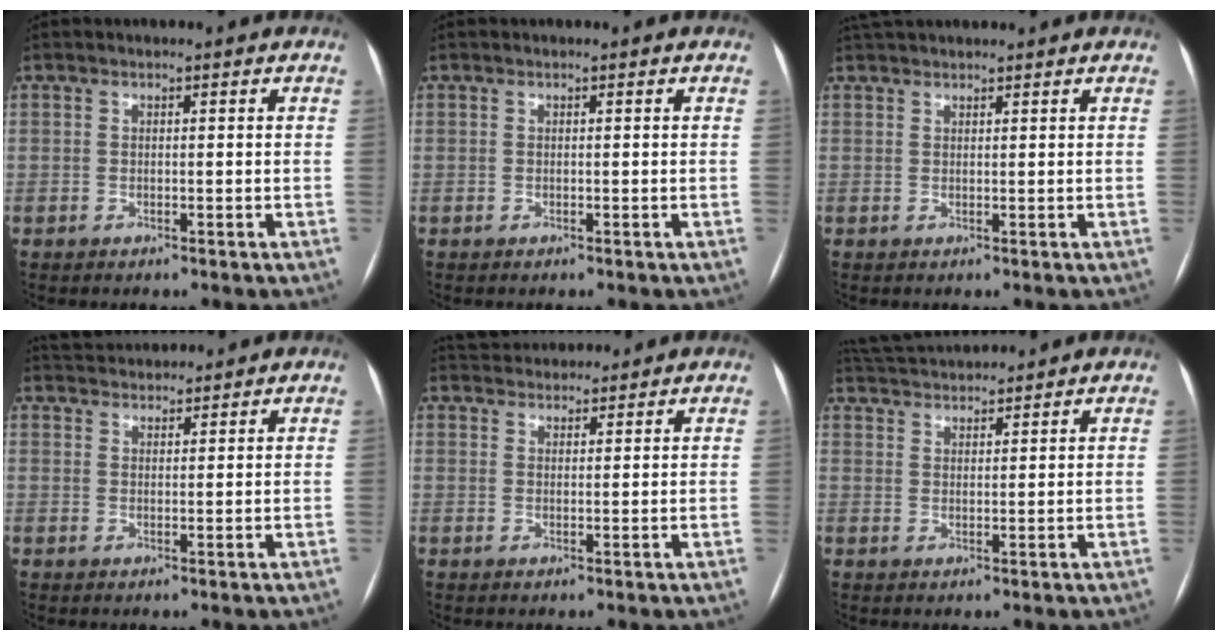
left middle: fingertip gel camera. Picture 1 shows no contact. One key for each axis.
{"total": 0.0}
{"total": 4.7, "fx": 4.4, "fy": 0.9, "fz": 1.6, "tx": -0.023, "ty": 0.043, "tz": 0.070}
{"total": 5.6, "fx": 5.4, "fy": 1.0, "fz": 0.9, "tx": -0.017, "ty": 0.032, "tz": 0.087}
{"total": 6.1, "fx": 5.8, "fy": 1.6, "fz": 1.0, "tx": -0.013, "ty": 0.031, "tz": 0.088}
{"total": 7.9, "fx": 7.7, "fy": 0.6, "fz": 1.8, "tx": -0.042, "ty": 0.032, "tz": 0.129}